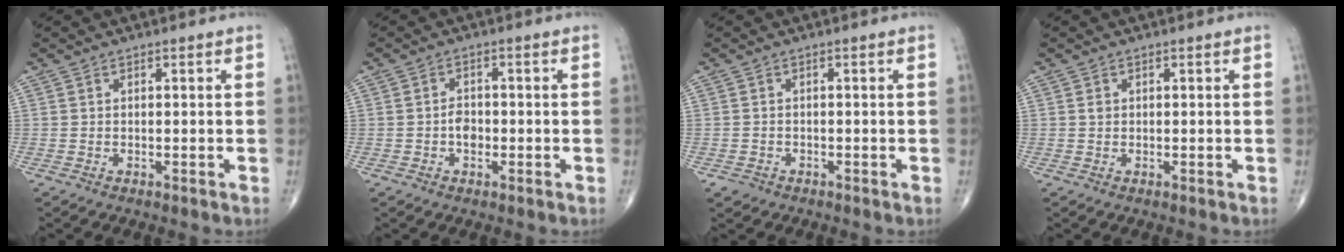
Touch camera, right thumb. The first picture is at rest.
{"total": 2.8, "force": [-0.7, 2.0, 1.8], "torque": [-0.020, 0.008, -0.015]}
{"total": 1.6, "force": [-0.9, 1.3, 0.2], "torque": [-0.003, 0.004, -0.014]}
{"total": 0.8, "force": [0.1, 0.7, 0.4], "torque": [-0.004, 0.001, 0.003]}